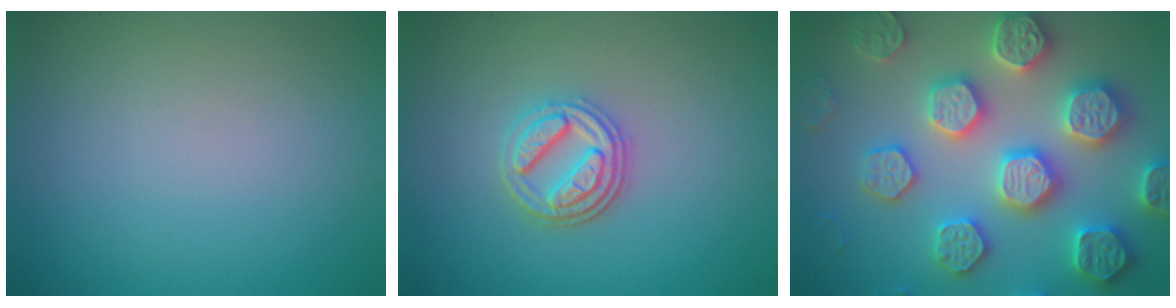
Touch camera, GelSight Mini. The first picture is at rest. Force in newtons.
{"total": 3.8, "press": 3.2, "slide": 2.1}
{"total": 7.9, "press": 7.7, "slide": 1.7}